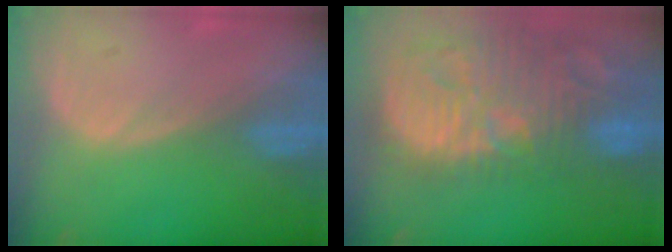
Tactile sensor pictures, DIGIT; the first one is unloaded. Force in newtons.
{"total": 14.8, "press": 12.8, "slide": 7.3}